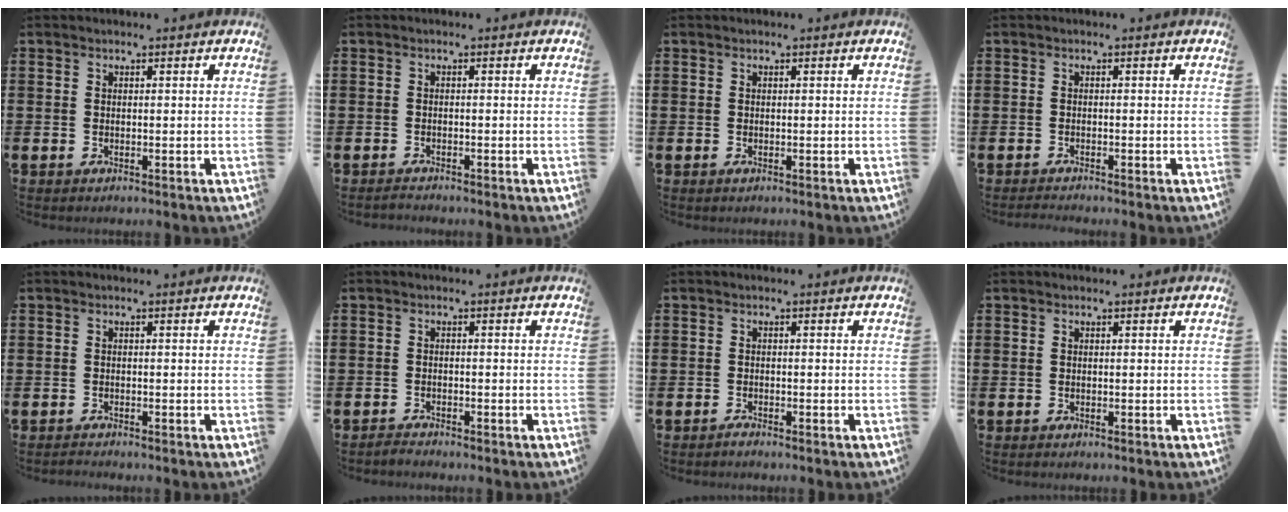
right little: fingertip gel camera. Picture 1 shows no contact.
{"total": 0.7, "force": [-0.6, 0.1, 0.2], "torque": [-0.005, -0.002, -0.013]}
{"total": 0.0}
{"total": 0.6, "force": [-0.6, 0.0, 0.2], "torque": [-0.004, -0.002, -0.012]}
{"total": 0.5, "force": [-0.5, 0.0, 0.0], "torque": [-0.001, -0.002, -0.011]}
{"total": 1.0, "force": [-1.0, 0.0, 0.0], "torque": [-0.003, -0.002, -0.021]}
{"total": 0.0}
{"total": 0.0}